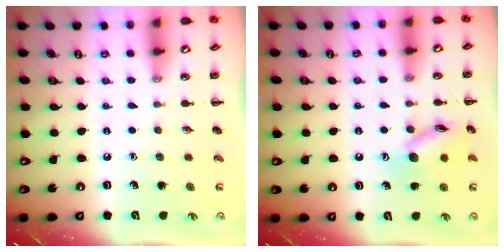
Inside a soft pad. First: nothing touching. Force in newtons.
{"total": 11.7, "press": 11.7, "slide": 0.6}